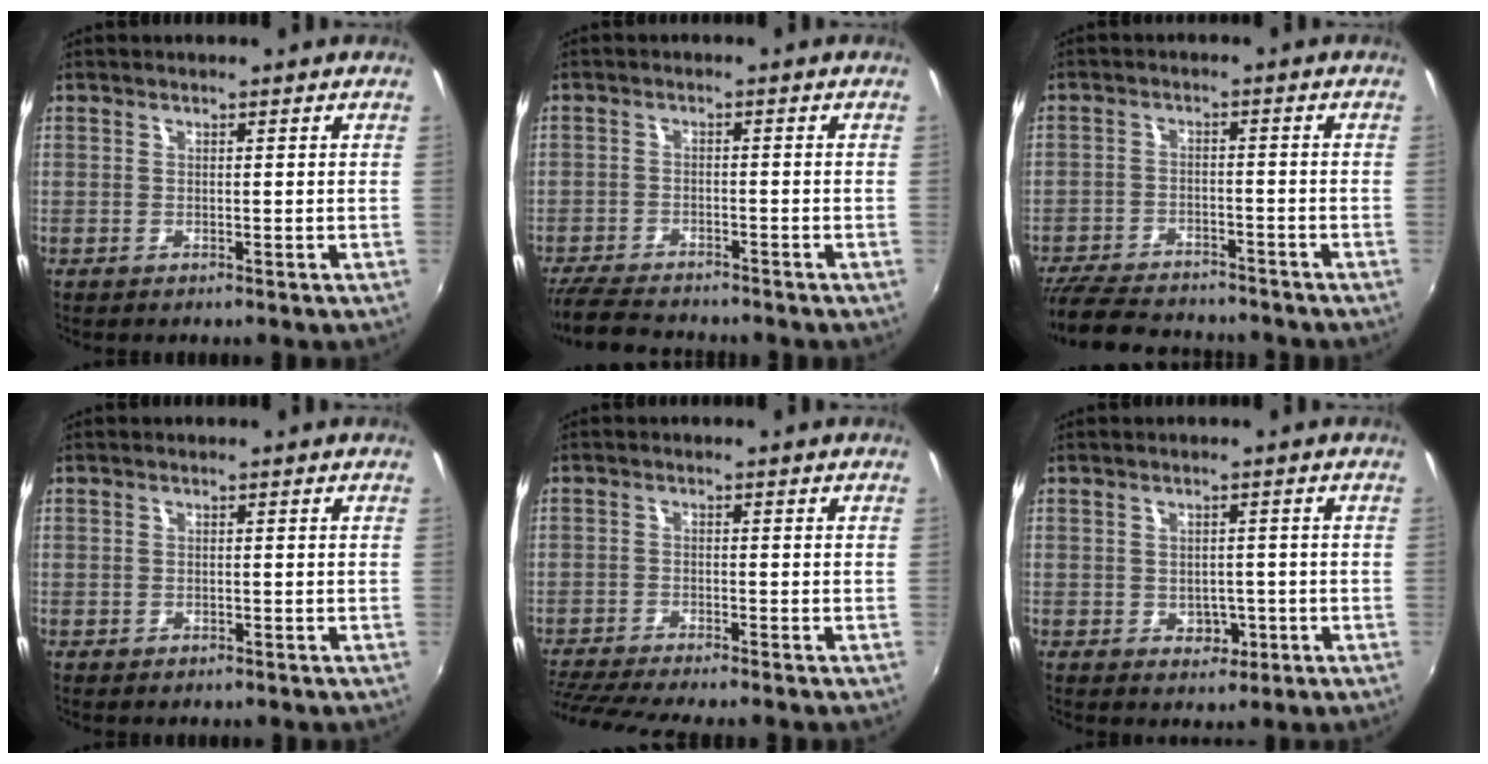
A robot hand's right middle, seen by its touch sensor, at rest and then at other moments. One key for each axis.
{"total": 8.3, "fx": -7.6, "fy": 1.7, "fz": 2.9, "tx": -0.085, "ty": -0.016, "tz": -0.130}
{"total": 14.1, "fx": -12.3, "fy": 4.3, "fz": 5.4, "tx": -0.131, "ty": -0.010, "tz": -0.190}
{"total": 0.8, "fx": -0.6, "fy": 0.6, "fz": 0.2, "tx": -0.004, "ty": 0.000, "tz": -0.007}
{"total": 8.6, "fx": -7.8, "fy": -0.4, "fz": 3.6, "tx": -0.097, "ty": -0.027, "tz": -0.135}
{"total": 3.5, "fx": -1.0, "fy": 2.9, "fz": 1.7, "tx": -0.027, "ty": 0.003, "tz": -0.006}